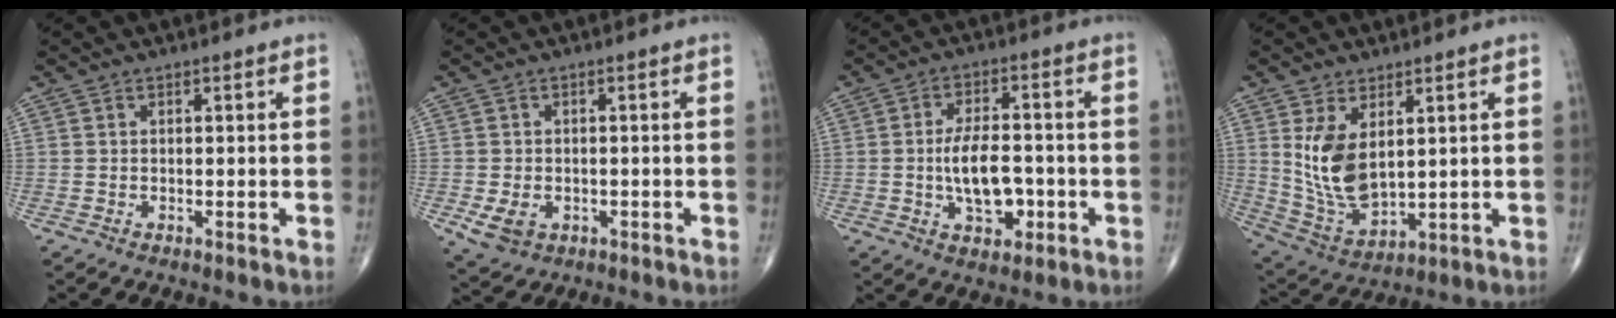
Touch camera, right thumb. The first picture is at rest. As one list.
[{"total": 5.6, "force": [-1.7, 4.3, 3.1], "torque": [-0.049, 0.003, -0.019]}, {"total": 9.4, "force": [-1.7, 5.2, 7.7], "torque": [-0.115, 0.014, -0.026]}, {"total": 11.1, "force": [2.9, 6.1, 8.8], "torque": [-0.157, -0.024, 0.076]}]